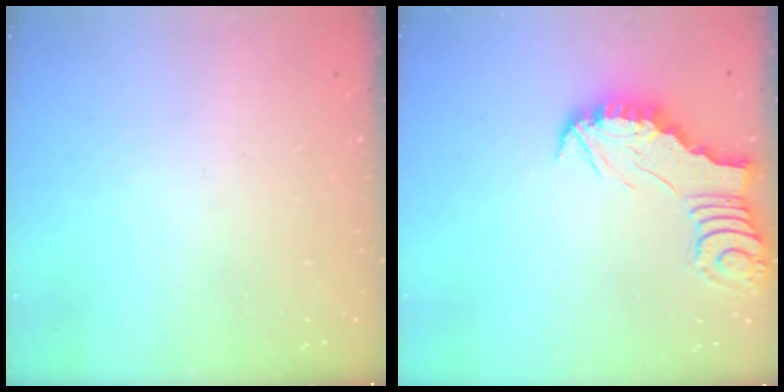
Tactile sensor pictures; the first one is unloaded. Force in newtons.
{"total": 2.4, "press": 2.4, "slide": 0.2}